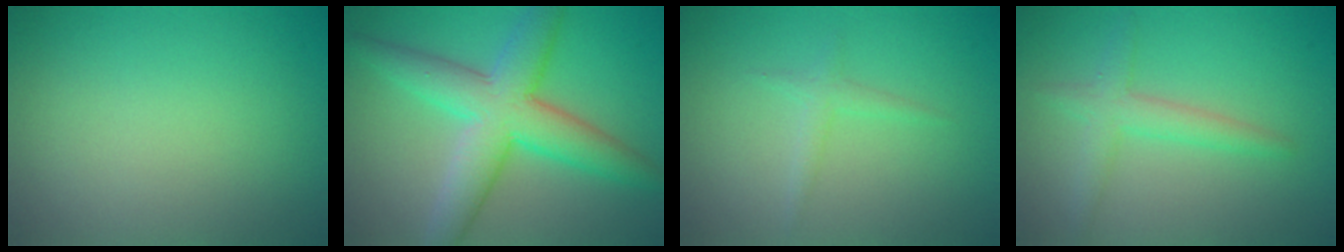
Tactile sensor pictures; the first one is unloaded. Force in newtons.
{"total": 7.7, "press": 7.7, "slide": 0.2}
{"total": 1.1, "press": 1.1, "slide": 0.1}
{"total": 2.6, "press": 2.6, "slide": 0.1}